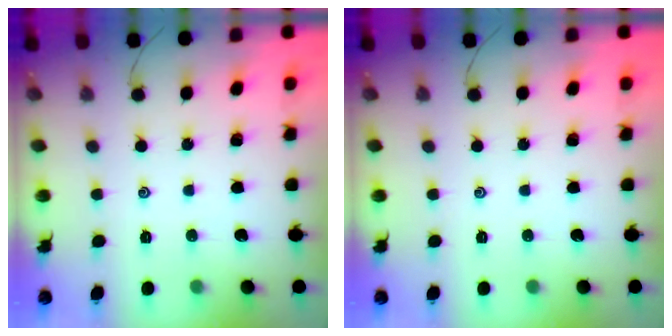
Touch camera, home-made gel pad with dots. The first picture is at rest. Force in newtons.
{"total": 0.0}